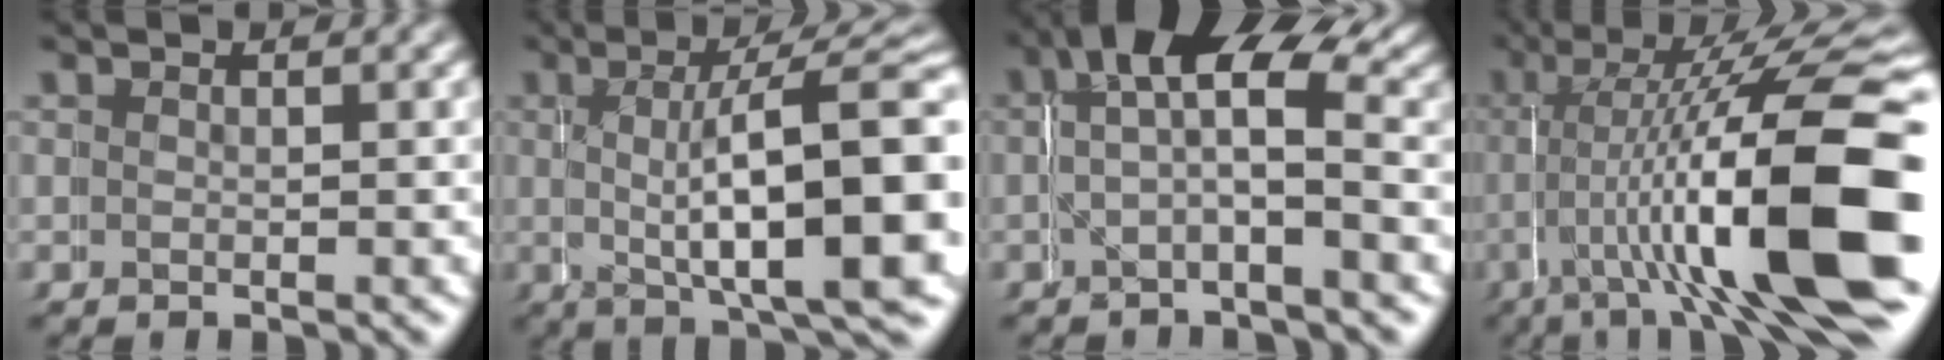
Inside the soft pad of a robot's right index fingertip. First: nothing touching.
{"total": 11.4, "force": [-0.8, 4.3, 10.5], "torque": [-0.135, -0.009, -0.004]}
{"total": 5.0, "force": [1.4, 2.9, 3.9], "torque": [-0.074, -0.010, 0.011]}
{"total": 15.6, "force": [-0.1, 5.0, 14.8], "torque": [-0.217, 0.015, -0.005]}